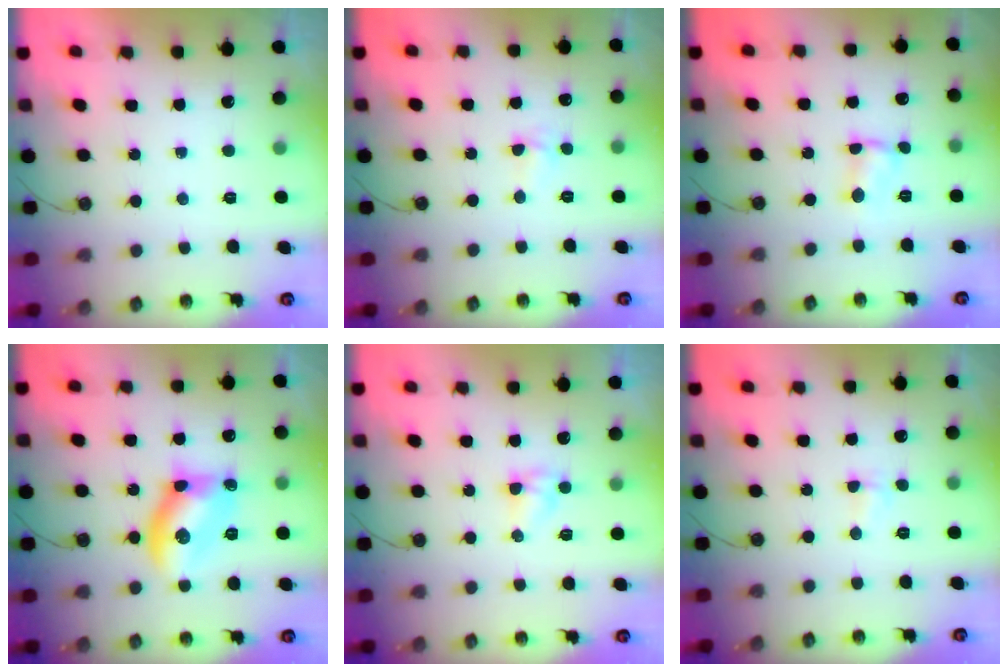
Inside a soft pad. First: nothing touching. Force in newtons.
{"total": 2.9, "press": 2.9, "slide": 0.4}
{"total": 2.7, "press": 2.7, "slide": 0.4}
{"total": 11.7, "press": 11.7, "slide": 0.5}
{"total": 2.8, "press": 2.8, "slide": 0.2}
{"total": 2.8, "press": 2.8, "slide": 0.6}